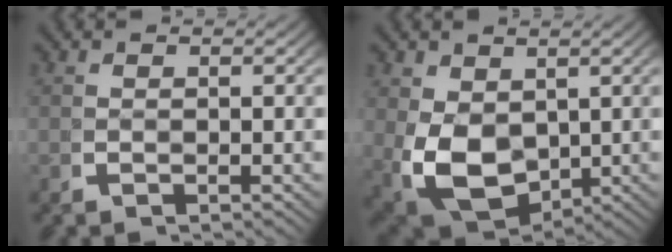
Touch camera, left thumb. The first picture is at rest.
{"total": 8.1, "force": [-1.2, 6.0, 5.2], "torque": [-0.143, -0.062, 0.017]}